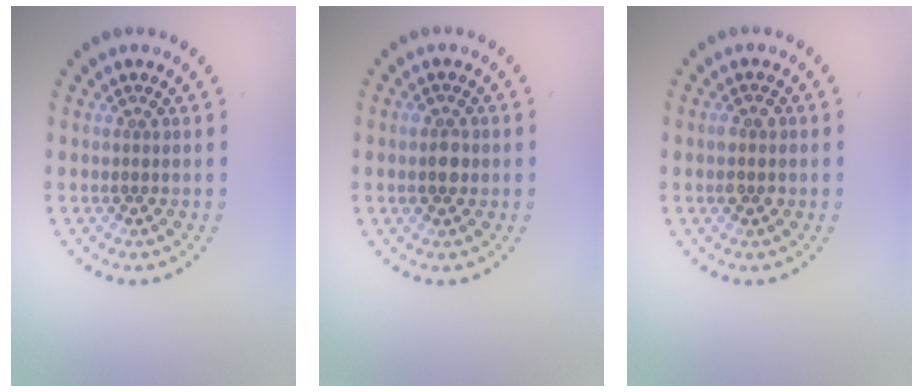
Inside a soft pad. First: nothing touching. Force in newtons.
{"total": 2.2, "press": 2.2, "slide": 0.2}
{"total": 1.5, "press": 1.5, "slide": 0.2}